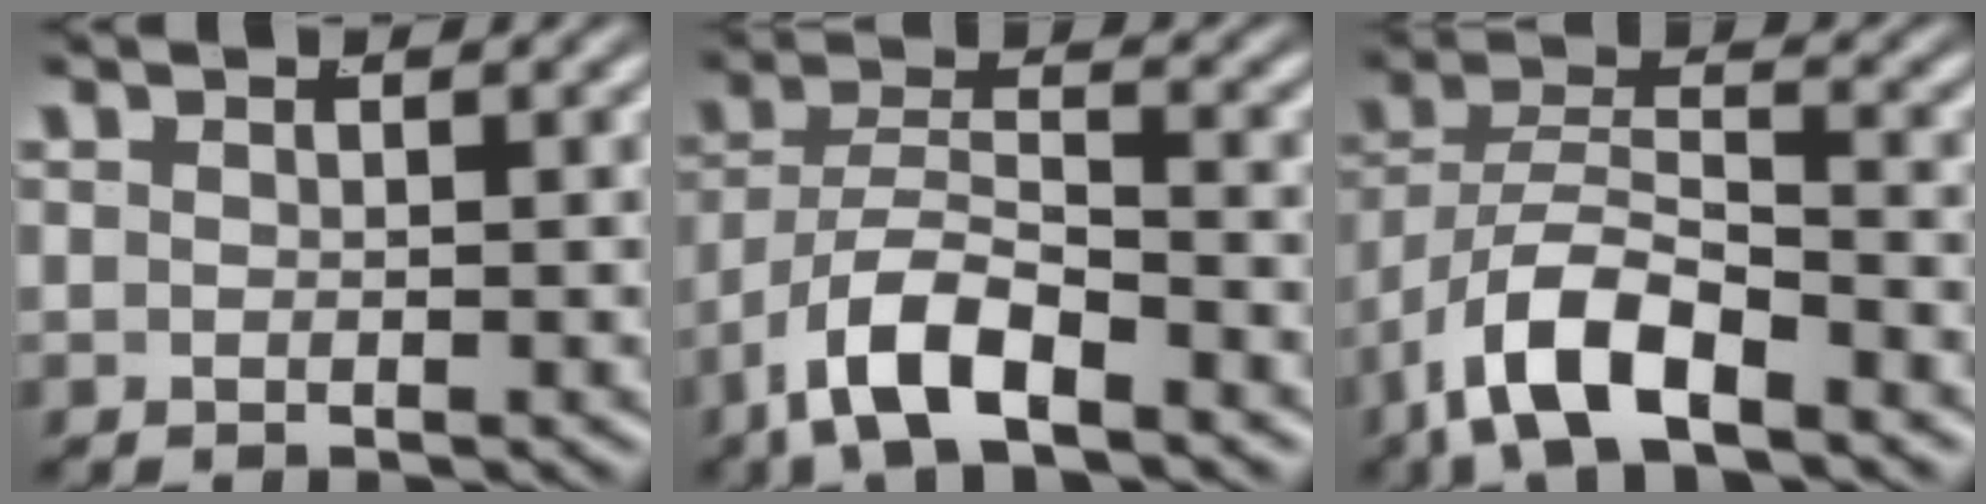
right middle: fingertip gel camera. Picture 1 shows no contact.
{"total": 4.8, "force": [-2.6, 2.2, 3.3], "torque": [-0.072, -0.016, -0.038]}
{"total": 5.6, "force": [-2.6, 3.0, 4.0], "torque": [-0.094, -0.022, -0.036]}